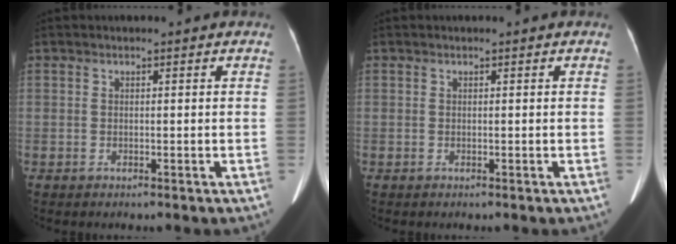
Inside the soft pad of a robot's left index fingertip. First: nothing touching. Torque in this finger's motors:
{"motor_torque": [0.01, 0.04, 0.01, 0.01]}